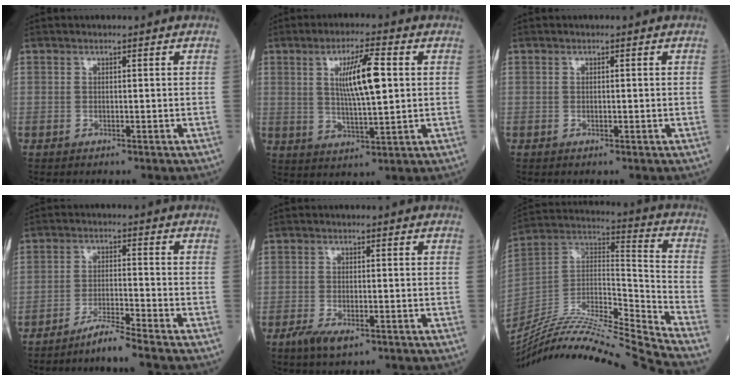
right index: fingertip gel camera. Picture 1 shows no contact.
{"total": 8.9, "force": [1.9, 1.1, 8.6], "torque": [-0.153, 0.002, 0.036]}
{"total": 0.0}
{"total": 4.5, "force": [-4.0, -1.5, 1.5], "torque": [-0.028, -0.022, -0.079]}
{"total": 3.8, "force": [-2.3, 1.3, 2.8], "torque": [-0.055, -0.005, -0.037]}
{"total": 24.6, "force": [-22.9, -2.3, 8.6], "torque": [-0.181, -0.005, -0.390]}